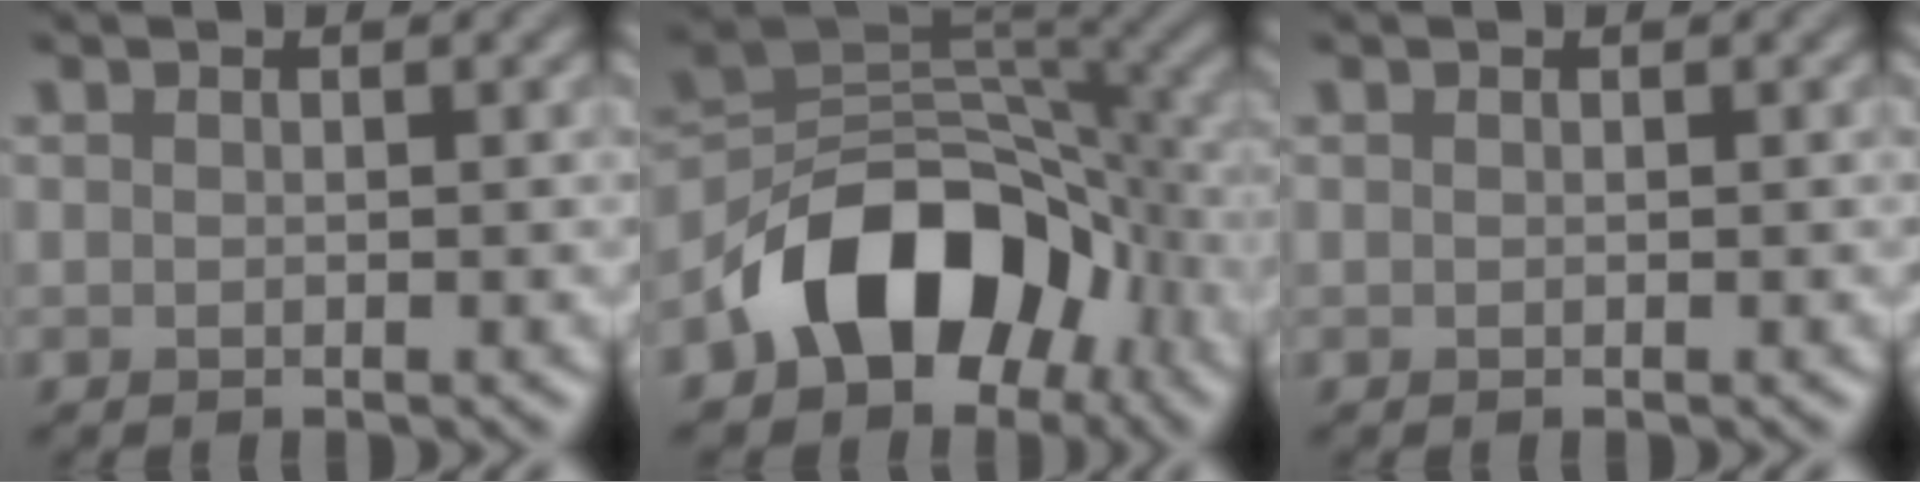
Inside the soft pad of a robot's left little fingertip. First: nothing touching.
{"total": 10.7, "force": [-5.5, 6.9, 6.1], "torque": [-0.081, 0.007, -0.105]}
{"total": 0.0}